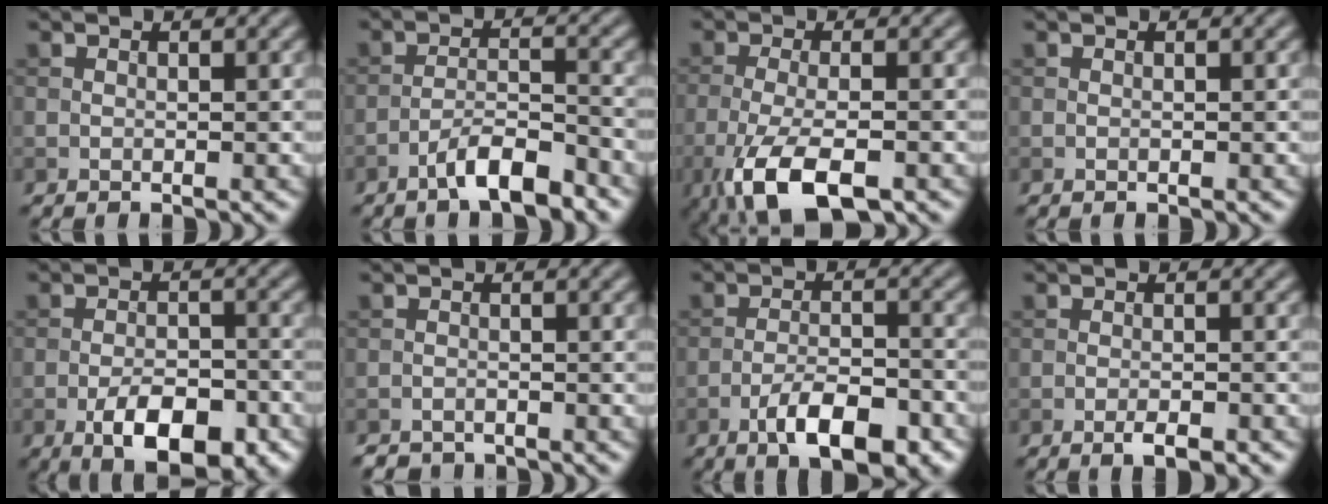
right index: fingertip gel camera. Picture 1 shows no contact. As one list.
[{"total": 4.7, "force": [-3.3, 0.9, 3.1], "torque": [-0.054, 0.009, -0.063]}, {"total": 7.2, "force": [-3.7, 2.6, 5.6], "torque": [-0.120, -0.015, -0.071]}, {"total": 0.0}, {"total": 6.7, "force": [-3.4, 3.0, 5.0], "torque": [-0.078, -0.002, -0.057]}, {"total": 1.8, "force": [-1.7, 0.5, 0.1], "torque": [-0.003, 0.000, -0.029]}, {"total": 6.4, "force": [-3.7, 2.2, 4.8], "torque": [-0.079, 0.005, -0.062]}, {"total": 1.9, "force": [-1.2, 0.4, 1.5], "torque": [-0.023, -0.001, -0.019]}]